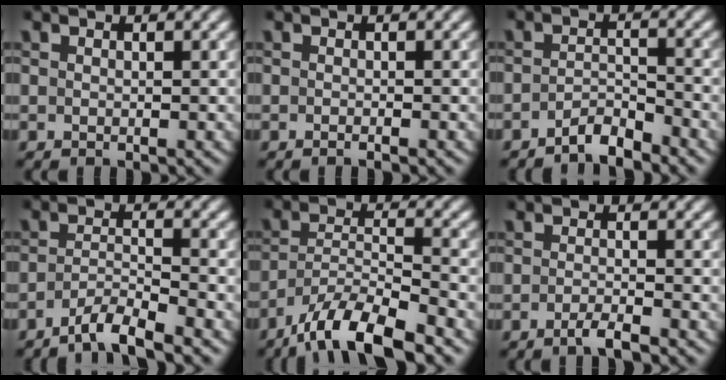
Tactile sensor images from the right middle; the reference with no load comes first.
{"total": 0.8, "force": [-0.4, 0.2, 0.6], "torque": [-0.006, -0.003, -0.009]}
{"total": 2.4, "force": [-2.2, 0.3, 1.1], "torque": [-0.017, 0.007, -0.043]}
{"total": 3.7, "force": [-2.7, 0.6, 2.4], "torque": [-0.036, 0.004, -0.061]}
{"total": 8.3, "force": [-6.3, 1.9, 5.0], "torque": [-0.078, -0.001, -0.119]}
{"total": 1.9, "force": [-1.2, 0.4, 1.4], "torque": [-0.020, 0.001, -0.028]}